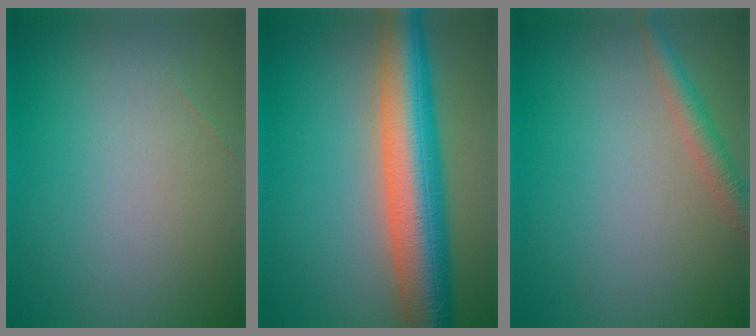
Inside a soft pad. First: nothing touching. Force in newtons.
{"total": 9.8, "press": 9.8, "slide": 0.2}
{"total": 2.3, "press": 2.3, "slide": 0.1}